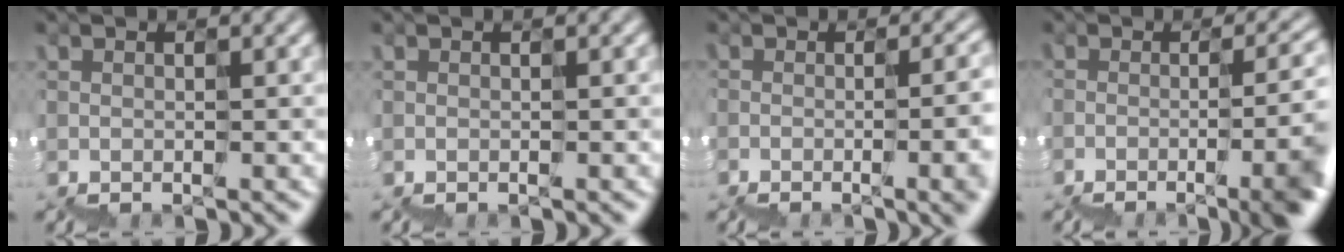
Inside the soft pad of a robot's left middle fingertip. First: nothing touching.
{"total": 0.0}
{"total": 10.2, "force": [-2.3, 4.8, 8.7], "torque": [-0.092, 0.001, -0.009]}
{"total": 9.1, "force": [-2.4, 3.6, 8.0], "torque": [-0.101, 0.001, -0.023]}